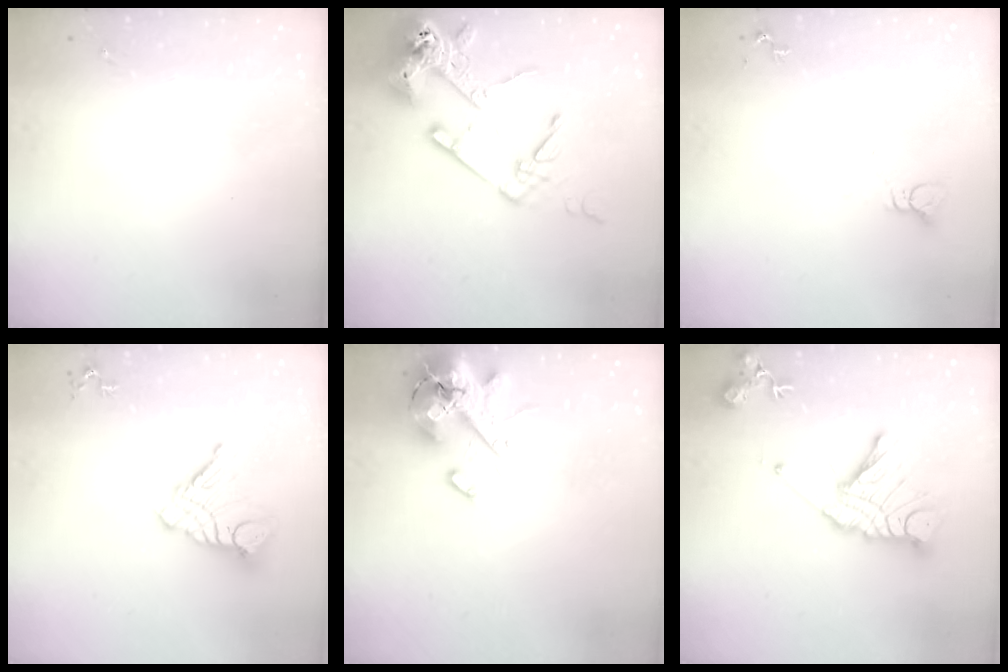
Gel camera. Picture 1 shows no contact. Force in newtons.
{"total": 17.2, "press": 17.1, "slide": 2.2}
{"total": 2.8, "press": 2.8, "slide": 0.1}
{"total": 12.8, "press": 12.7, "slide": 1.4}
{"total": 13.2, "press": 13.0, "slide": 2.2}
{"total": 17.0, "press": 16.9, "slide": 1.3}